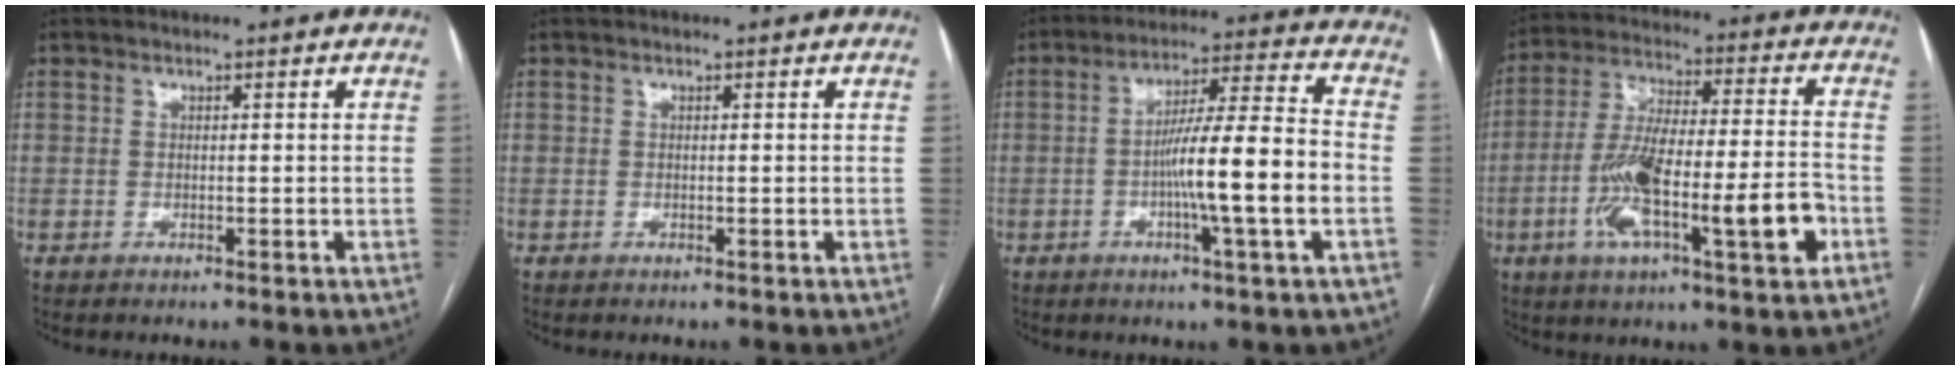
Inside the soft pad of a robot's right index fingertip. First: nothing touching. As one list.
[{"total": 0.0}, {"total": 12.8, "force": [-2.7, -0.4, 12.5], "torque": [-0.208, 0.005, -0.051]}, {"total": 17.8, "force": [-5.6, 2.7, 16.6], "torque": [-0.288, 0.009, -0.089]}]